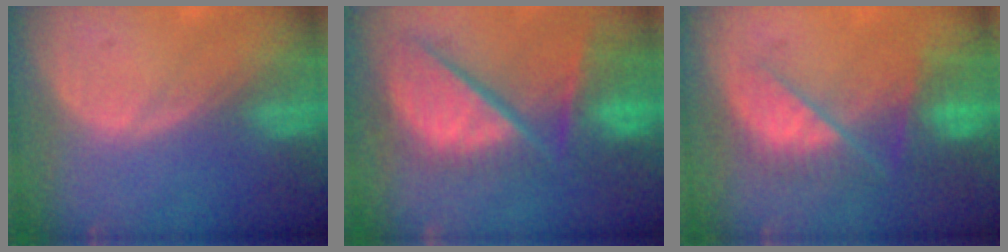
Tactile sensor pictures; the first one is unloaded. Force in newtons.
{"total": 12.5, "press": 10.3, "slide": 7.1}
{"total": 7.9, "press": 7.2, "slide": 3.1}